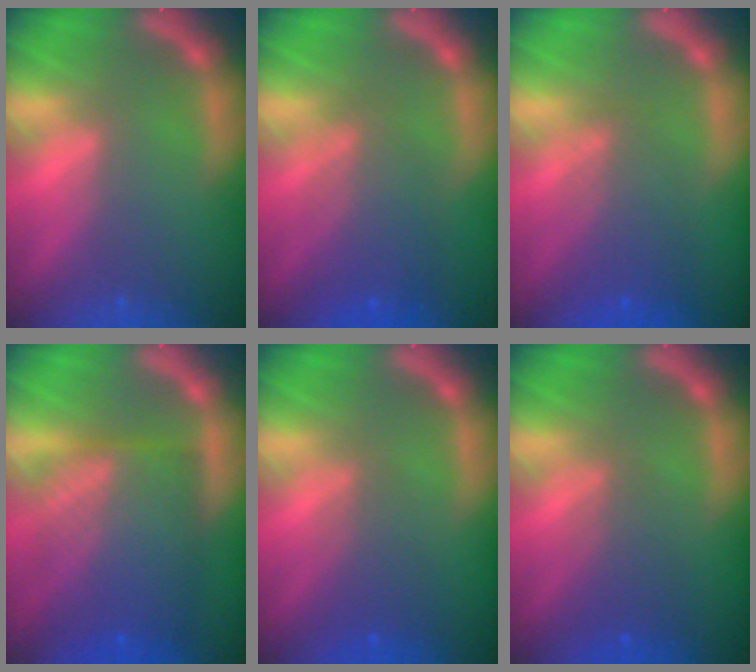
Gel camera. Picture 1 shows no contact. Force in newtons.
{"total": 5.1}
{"total": 4.6}
{"total": 10.0}
{"total": 3.0}
{"total": 3.0}